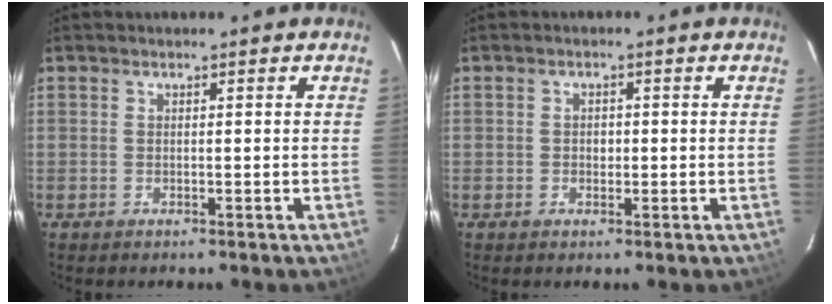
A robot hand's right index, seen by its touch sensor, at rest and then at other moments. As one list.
[{"total": 1.9, "force": [-0.2, 1.6, 1.0], "torque": [-0.013, 0.004, -0.003]}]